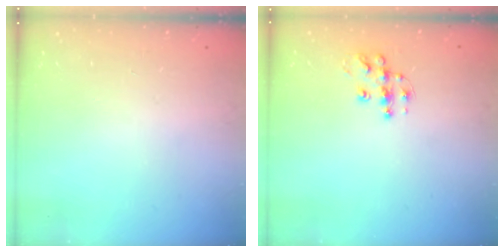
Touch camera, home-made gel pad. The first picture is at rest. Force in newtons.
{"total": 9.8, "press": 9.8, "slide": 0.6}